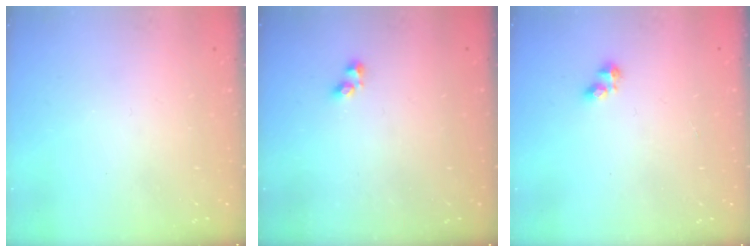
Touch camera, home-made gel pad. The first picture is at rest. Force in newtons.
{"total": 1.6, "press": 1.5, "slide": 0.3}
{"total": 2.7, "press": 2.7, "slide": 0.4}